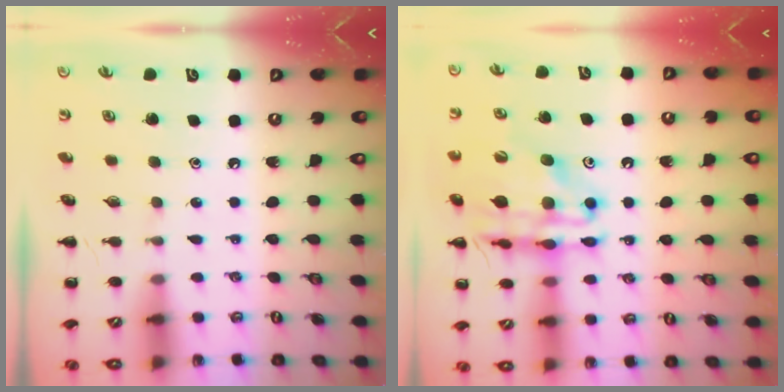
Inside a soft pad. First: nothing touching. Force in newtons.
{"total": 19.3, "press": 18.8, "slide": 4.2}